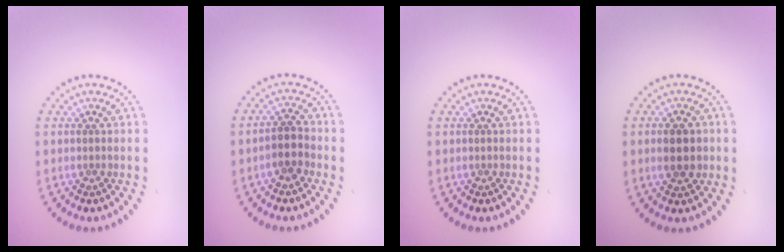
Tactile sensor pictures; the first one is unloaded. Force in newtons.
{"total": 2.5, "press": 2.2, "slide": 1.0}
{"total": 0.0}
{"total": 3.7, "press": 3.7, "slide": 0.2}